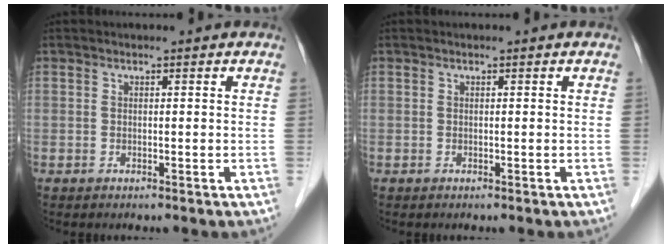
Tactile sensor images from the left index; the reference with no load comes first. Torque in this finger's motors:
{"motor_torque": [0.00, 0.00, 0.00, 0.00]}